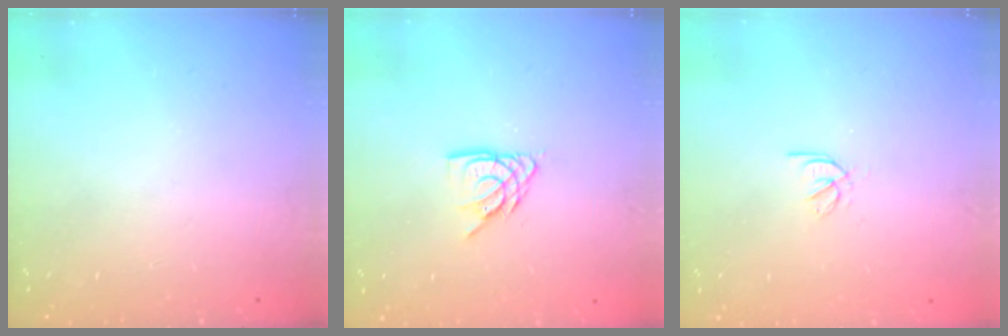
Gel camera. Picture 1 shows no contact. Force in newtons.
{"total": 6.7, "press": 6.7, "slide": 0.6}
{"total": 2.3, "press": 2.2, "slide": 0.5}